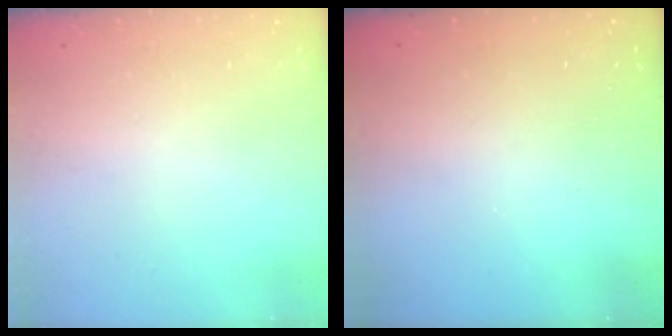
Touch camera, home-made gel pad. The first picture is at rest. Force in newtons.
{"total": 2.9, "press": 2.9, "slide": 0.3}